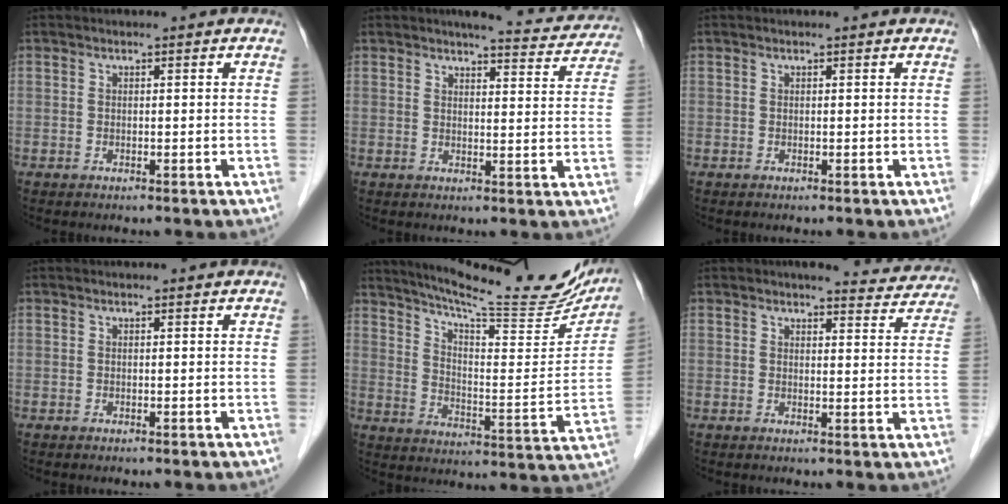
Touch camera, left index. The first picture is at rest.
{"total": 9.4, "force": [9.0, 1.6, 2.4], "torque": [-0.017, -0.017, 0.090]}
{"total": 0.0}
{"total": 0.0}
{"total": 22.4, "force": [20.2, 2.6, 9.4], "torque": [-0.145, -0.049, 0.273]}
{"total": 7.2, "force": [6.9, 1.8, 1.2], "torque": [-0.001, -0.012, 0.062]}